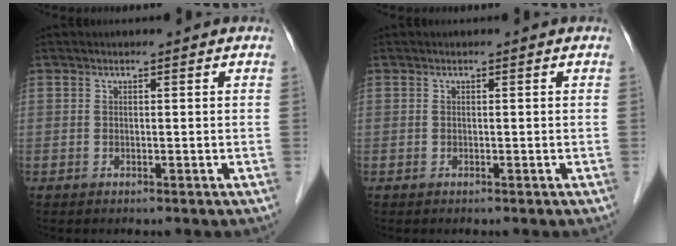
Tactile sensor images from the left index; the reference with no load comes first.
{"total": 0.0}